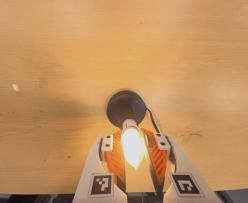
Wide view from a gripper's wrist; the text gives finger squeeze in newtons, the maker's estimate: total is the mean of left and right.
{"total": 13.5, "left": 12.9, "right": 14.2}